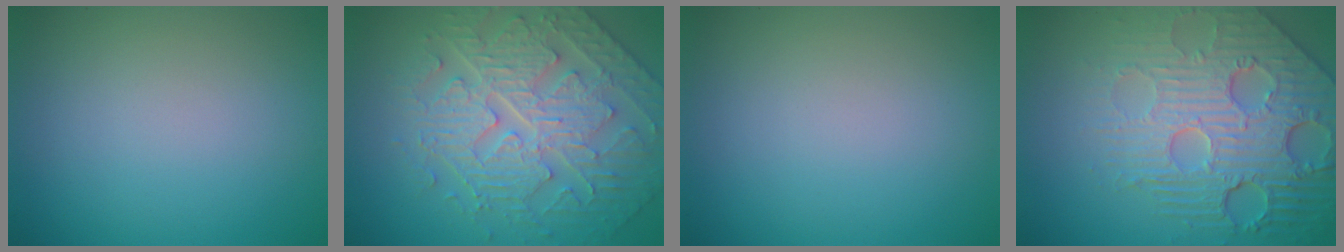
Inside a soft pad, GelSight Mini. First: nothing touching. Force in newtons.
{"total": 5.5, "press": 5.2, "slide": 1.8}
{"total": 0.0}
{"total": 8.5, "press": 6.0, "slide": 6.1}